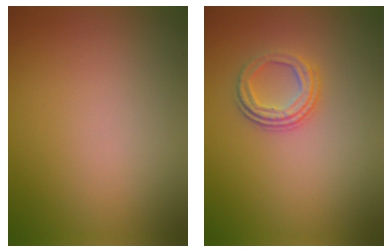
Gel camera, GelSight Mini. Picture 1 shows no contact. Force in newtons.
{"total": 2.9, "press": 2.3, "slide": 1.7}